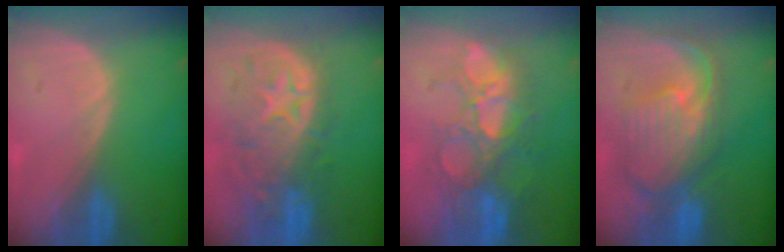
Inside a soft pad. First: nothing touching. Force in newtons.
{"total": 11.1, "press": 9.8, "slide": 5.1}
{"total": 10.9, "press": 9.5, "slide": 5.4}
{"total": 10.8, "press": 9.6, "slide": 5.0}